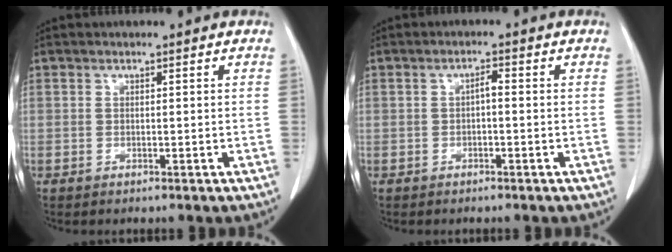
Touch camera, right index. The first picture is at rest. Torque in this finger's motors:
{"motor_torque": [0.13, -0.11, 0.12, 0.03]}